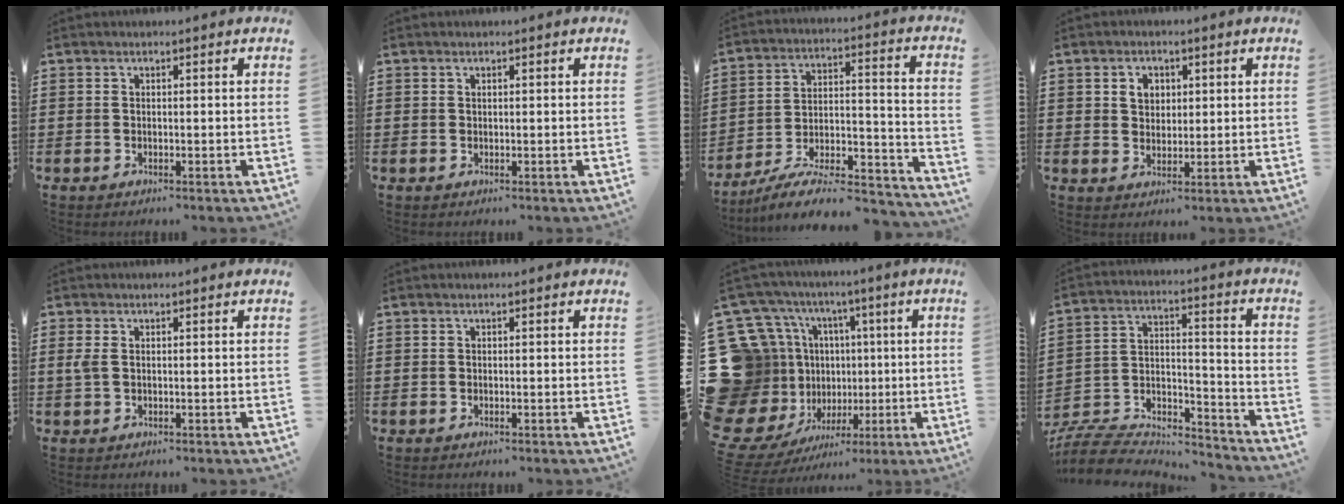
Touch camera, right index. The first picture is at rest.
{"total": 0.0}
{"total": 9.0, "force": [-7.8, 1.6, 4.2], "torque": [-0.063, 0.009, -0.151]}
{"total": 3.0, "force": [1.0, 2.5, 1.4], "torque": [-0.038, 0.012, 0.015]}
{"total": 1.9, "force": [0.2, 1.0, 1.6], "torque": [-0.049, 0.000, -0.002]}
{"total": 0.0}
{"total": 16.3, "force": [0.2, 16.0, 3.3], "torque": [-0.146, -0.022, 0.061]}
{"total": 8.2, "force": [-7.7, 2.1, 1.6], "torque": [-0.040, 0.004, -0.154]}